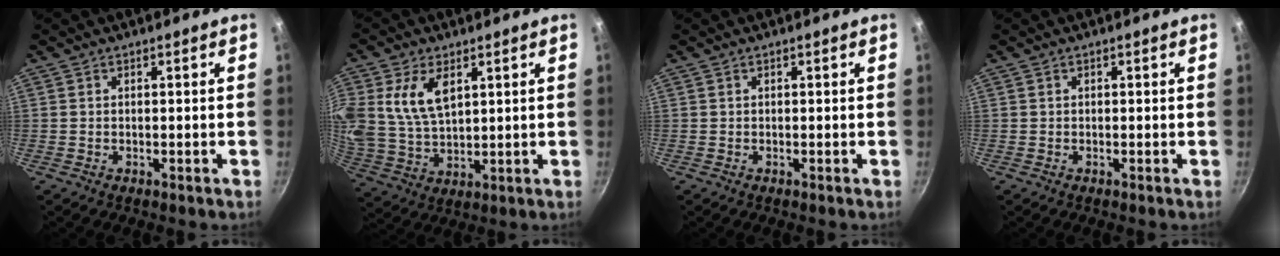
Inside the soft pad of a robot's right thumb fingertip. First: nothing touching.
{"total": 11.4, "force": [4.1, 6.9, 8.1], "torque": [-0.153, -0.023, 0.085]}
{"total": 0.0}
{"total": 0.0}